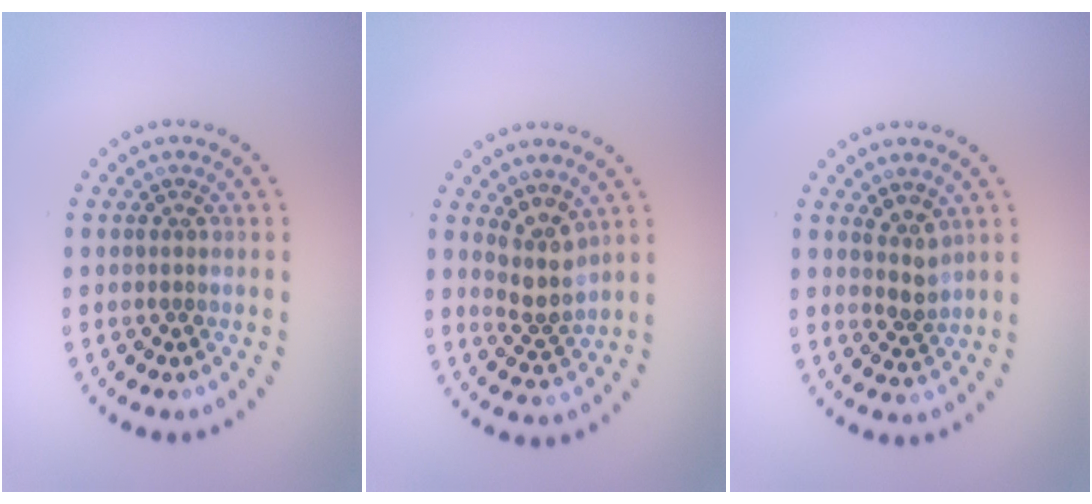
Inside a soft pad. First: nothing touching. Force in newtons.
{"total": 2.7, "press": 2.0, "slide": 1.8}
{"total": 1.8, "press": 1.5, "slide": 1.0}